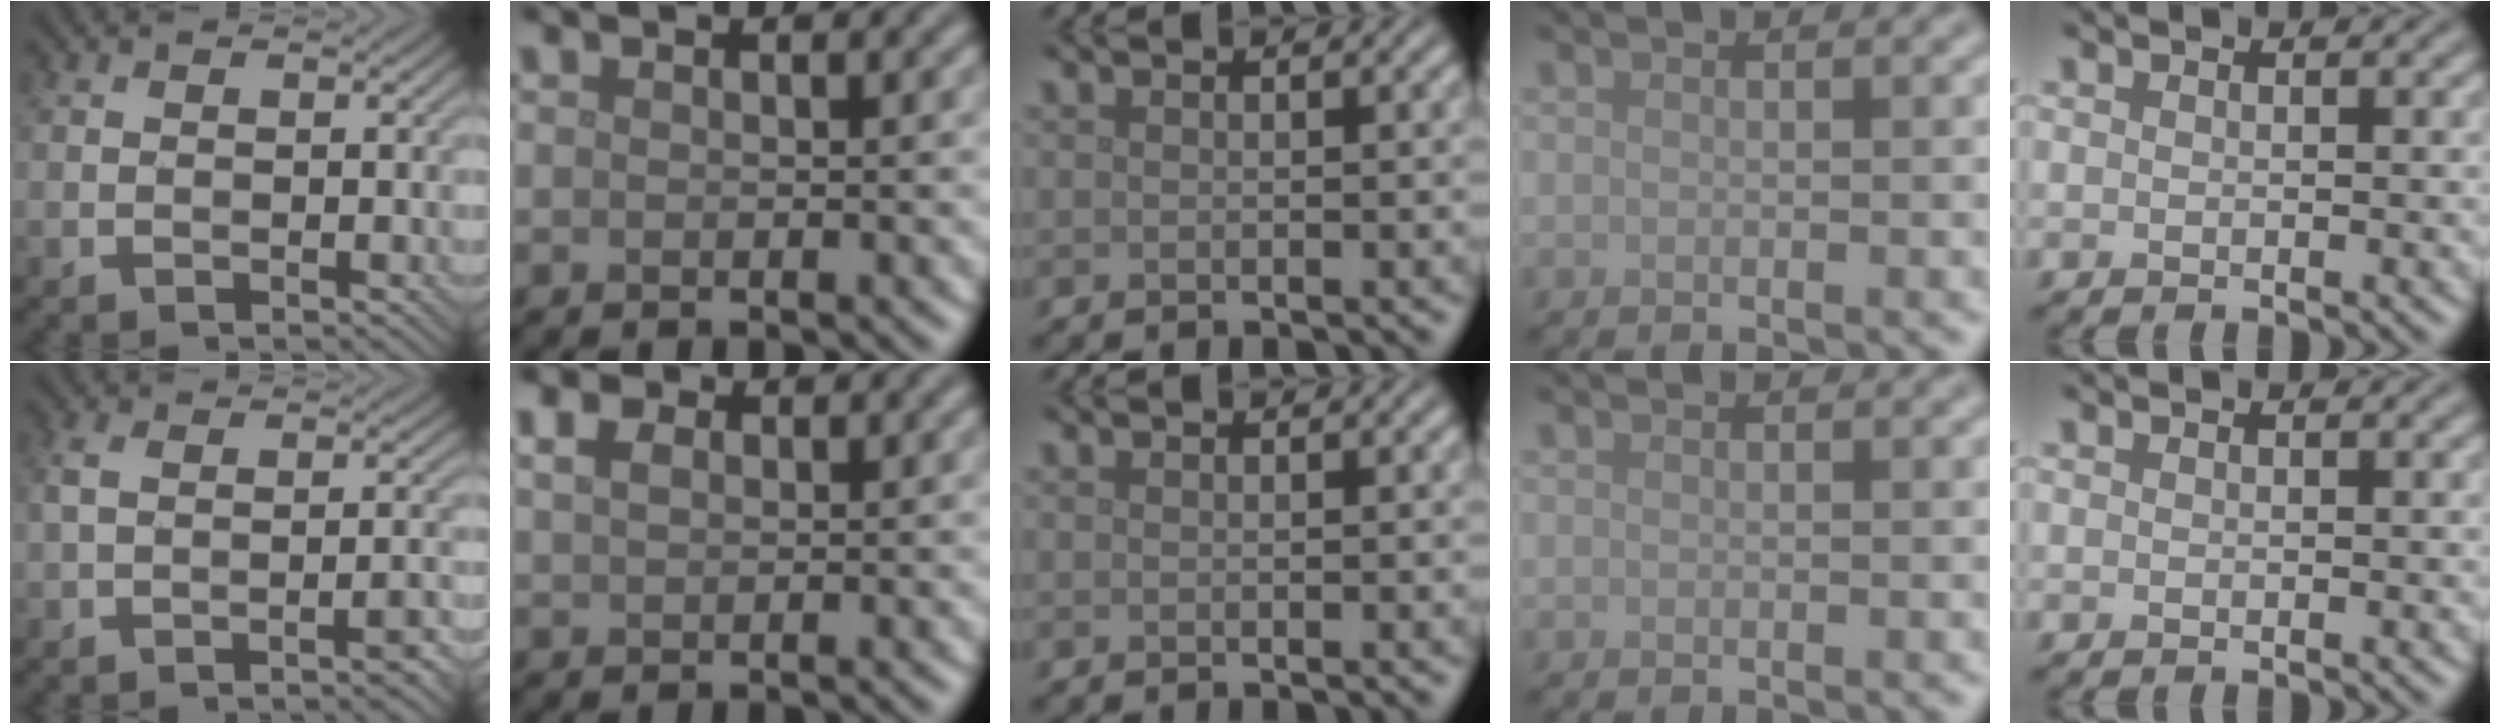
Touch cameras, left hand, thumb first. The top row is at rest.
{"thumb": {"total": 4.2, "force": [-2.0, 1.5, 3.4], "torque": [-0.064, 0.003, -0.039]}, "index": {"total": 2.0, "force": [1.0, 1.3, 1.2], "torque": [-0.027, 0.006, 0.017]}}